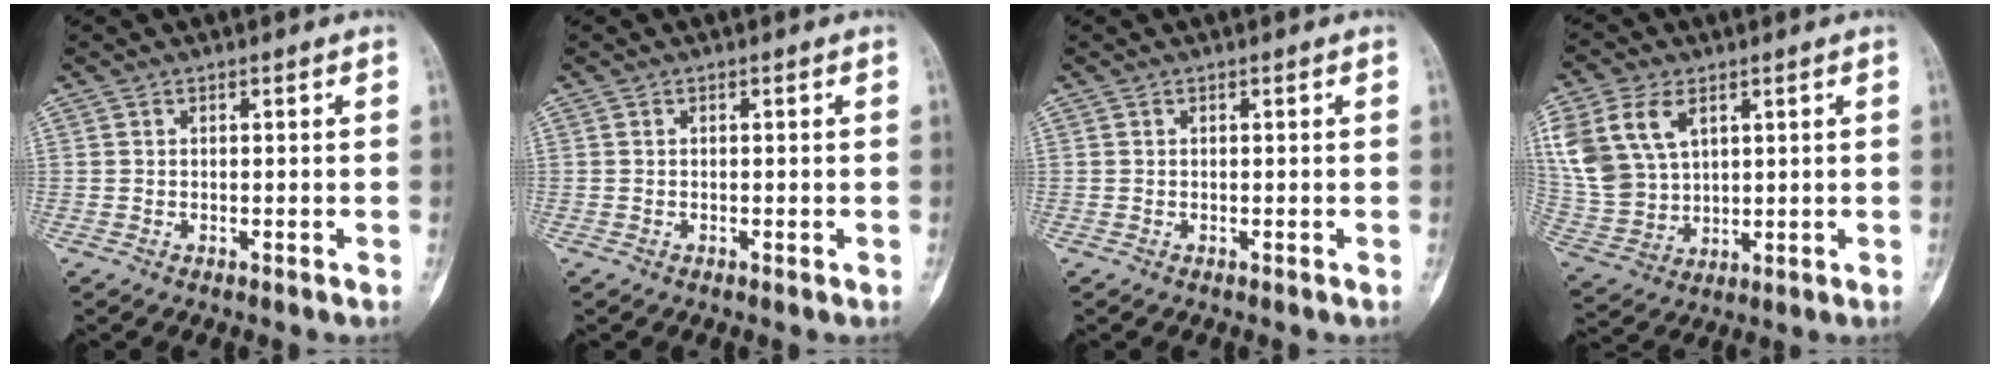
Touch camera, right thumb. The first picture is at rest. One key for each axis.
{"total": 0.0}
{"total": 0.0}
{"total": 15.1, "fx": 6.1, "fy": 10.0, "fz": 9.5, "tx": -0.201, "ty": -0.009, "tz": 0.135}